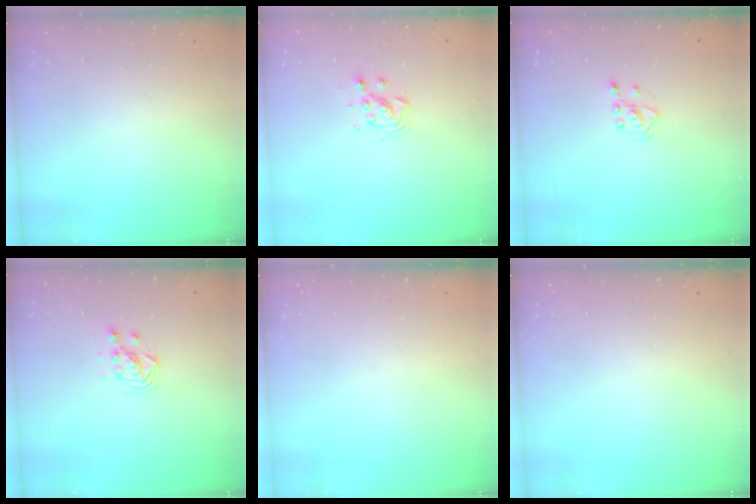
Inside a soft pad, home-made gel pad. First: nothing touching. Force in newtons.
{"total": 6.3, "press": 6.3, "slide": 0.3}
{"total": 2.6, "press": 2.4, "slide": 0.8}
{"total": 3.3, "press": 3.3, "slide": 0.2}
{"total": 0.0}
{"total": 0.0}